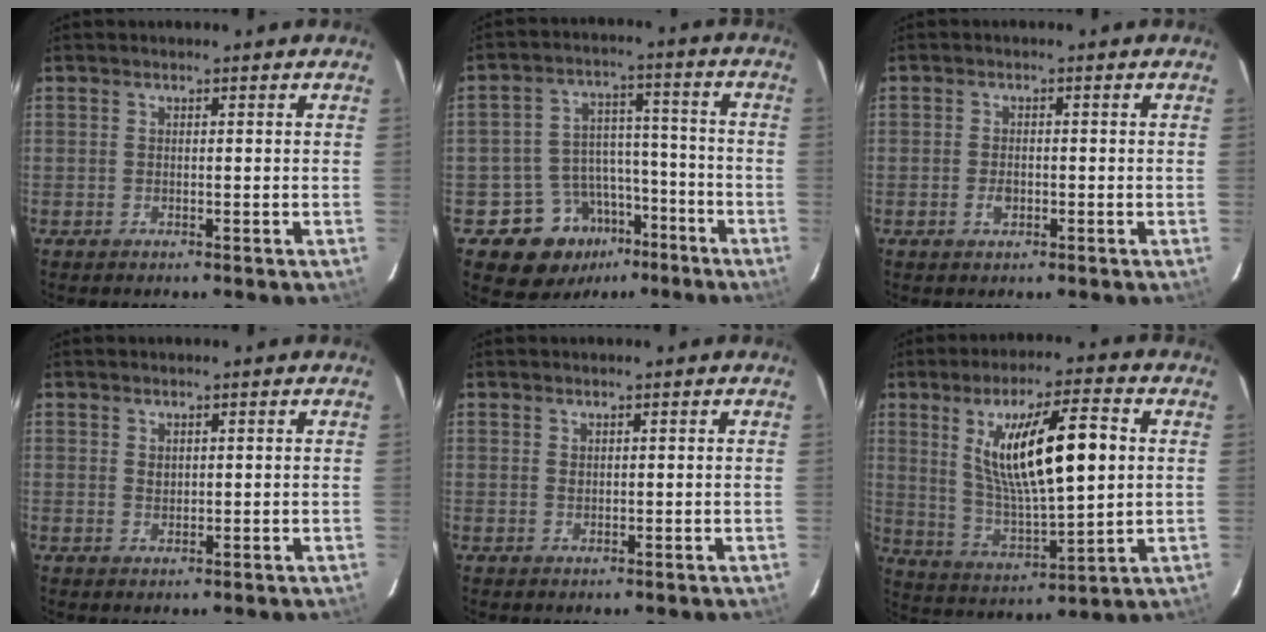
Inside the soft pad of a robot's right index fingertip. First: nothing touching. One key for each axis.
{"total": 11.5, "fx": -7.0, "fy": 8.5, "fz": 3.0, "tx": -0.061, "ty": 0.043, "tz": -0.095}
{"total": 2.0, "fx": -0.7, "fy": 1.3, "fz": 1.4, "tx": -0.027, "ty": 0.001, "tz": -0.012}
{"total": 1.4, "fx": 0.9, "fy": 0.8, "fz": 0.6, "tx": -0.008, "ty": 0.001, "tz": 0.018}
{"total": 0.7, "fx": 0.4, "fy": 0.5, "fz": 0.2, "tx": -0.004, "ty": 0.003, "tz": 0.009}
{"total": 17.5, "fx": 4.0, "fy": 4.4, "fz": 16.5, "tx": -0.288, "ty": 0.002, "tz": 0.087}